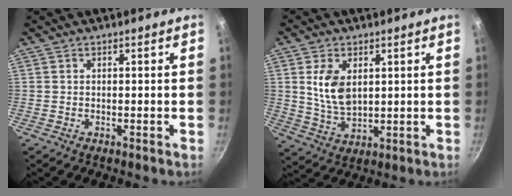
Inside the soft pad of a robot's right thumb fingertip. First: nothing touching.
{"total": 10.1, "force": [2.5, 6.4, 7.4], "torque": [-0.129, -0.022, 0.059]}